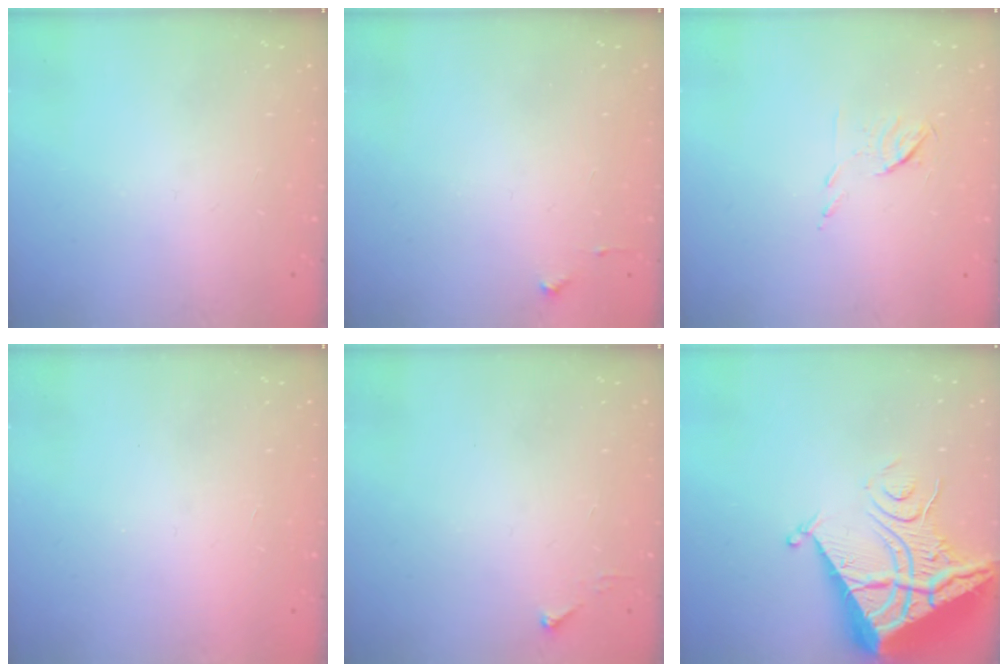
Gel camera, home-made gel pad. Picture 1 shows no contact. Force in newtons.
{"total": 2.7, "press": 2.6, "slide": 0.4}
{"total": 5.4, "press": 5.3, "slide": 0.9}
{"total": 1.6, "press": 1.6, "slide": 0.1}
{"total": 3.1, "press": 3.1, "slide": 0.4}
{"total": 12.7, "press": 12.6, "slide": 1.2}